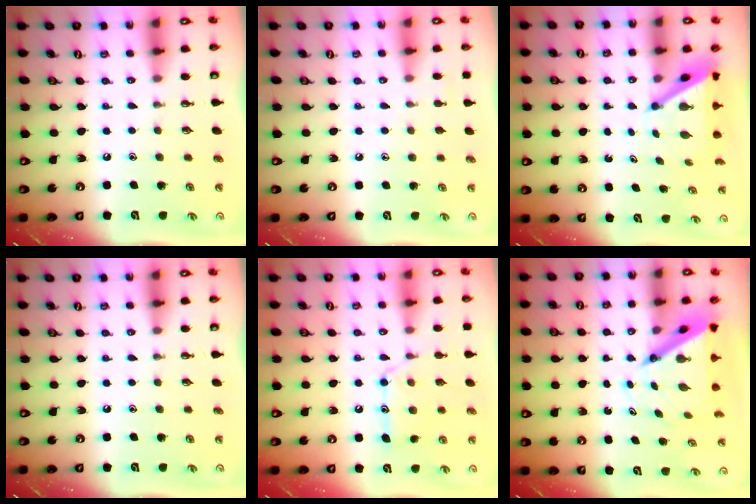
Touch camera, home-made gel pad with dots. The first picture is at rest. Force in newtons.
{"total": 3.8, "press": 3.7, "slide": 0.4}
{"total": 6.1, "press": 6.1, "slide": 0.3}
{"total": 0.0}
{"total": 12.9, "press": 12.9, "slide": 1.0}
{"total": 7.2, "press": 7.1, "slide": 0.7}